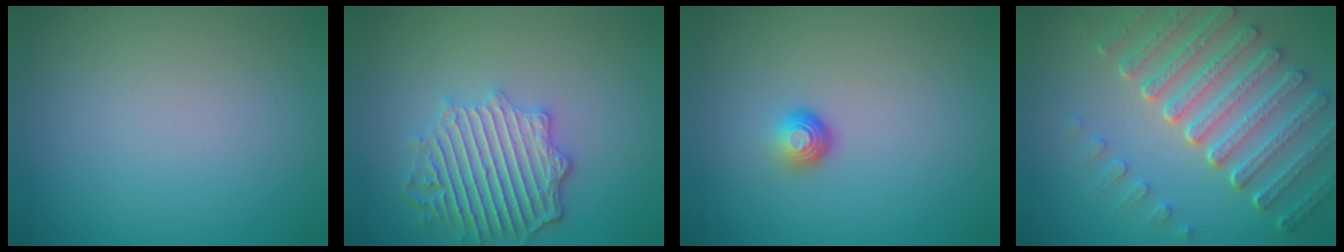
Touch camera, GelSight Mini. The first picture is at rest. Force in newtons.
{"total": 5.5, "press": 4.5, "slide": 3.1}
{"total": 1.8, "press": 1.1, "slide": 1.4}
{"total": 7.2, "press": 5.4, "slide": 4.8}